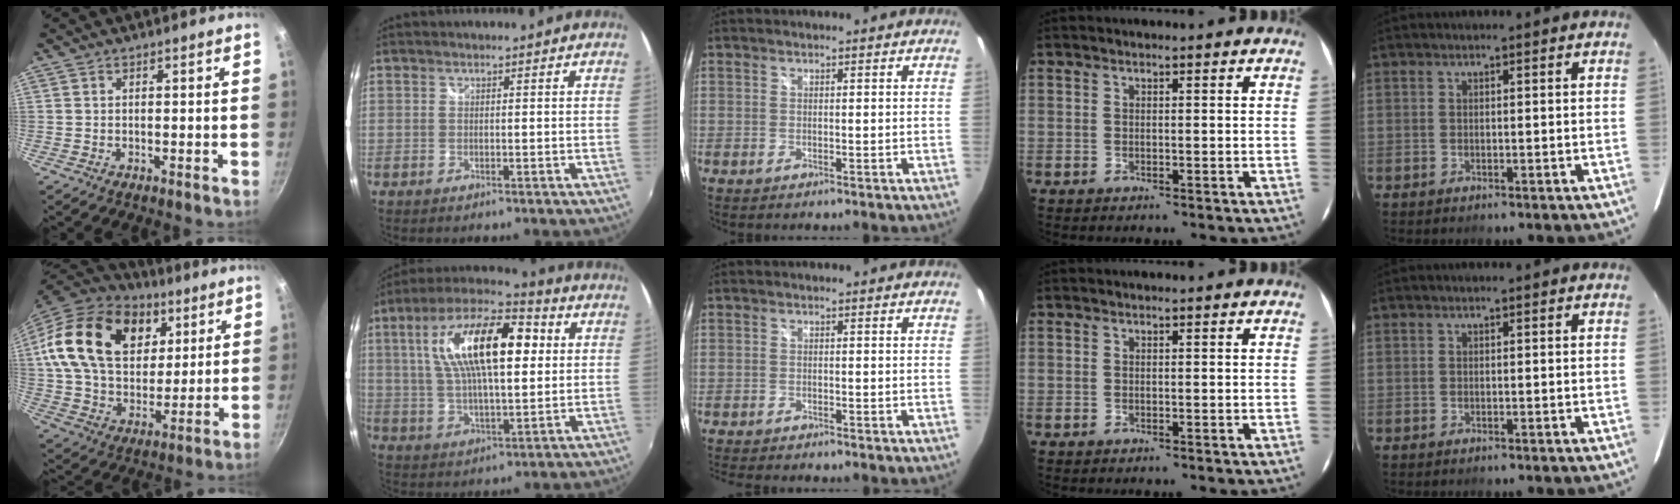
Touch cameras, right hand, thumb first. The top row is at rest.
{"thumb": {"total": 27.3, "force": [10.1, 18.5, 17.3], "torque": [-0.296, -0.004, 0.172]}, "index": {"total": 20.1, "force": [4.8, 7.8, 17.9], "torque": [-0.325, 0.031, 0.077]}, "middle": {"total": 3.6, "force": [-3.3, 0.4, 1.4], "torque": [-0.031, -0.017, -0.056]}}